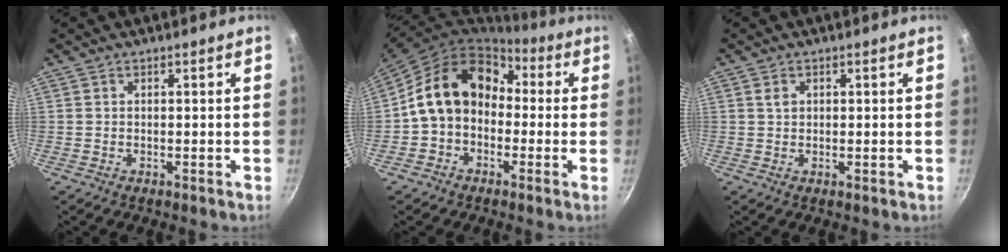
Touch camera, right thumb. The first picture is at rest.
{"total": 15.1, "force": [0.3, 11.8, 9.4], "torque": [-0.133, 0.058, -0.014]}
{"total": 1.5, "force": [0.5, 1.1, 1.0], "torque": [-0.014, 0.002, 0.008]}